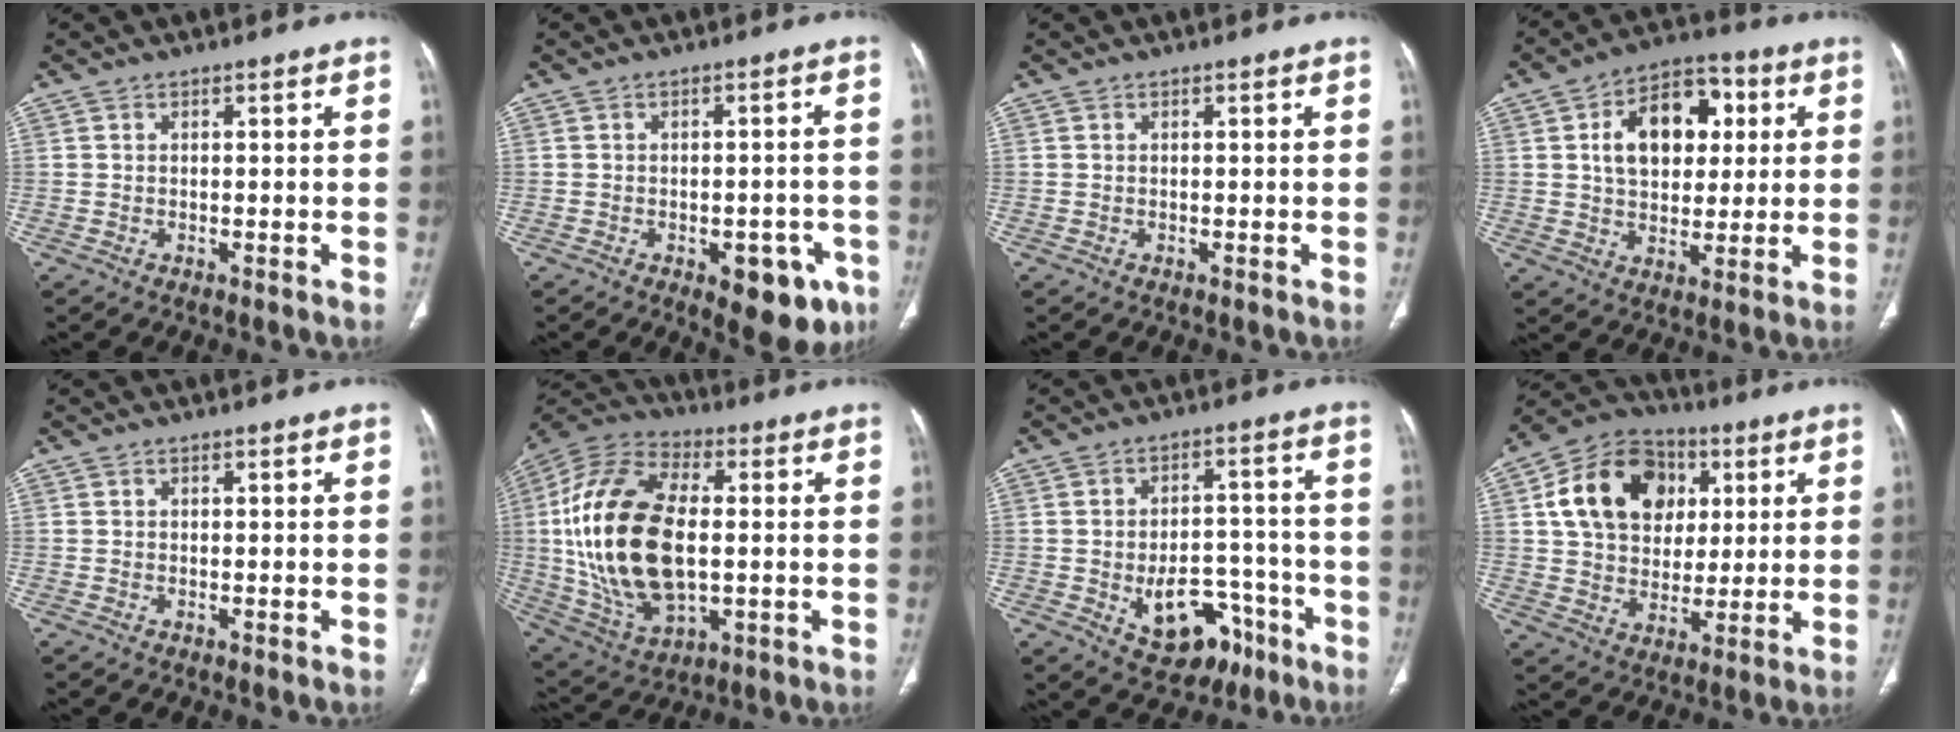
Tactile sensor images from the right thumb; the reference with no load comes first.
{"total": 10.1, "force": [-4.7, 5.1, 7.3], "torque": [-0.057, 0.015, -0.051]}
{"total": 0.0}
{"total": 15.2, "force": [3.6, 10.0, 10.8], "torque": [-0.132, 0.009, 0.054]}
{"total": 0.0}
{"total": 25.7, "force": [0.5, 14.1, 21.5], "torque": [-0.436, -0.001, 0.016]}
{"total": 13.5, "force": [-5.9, 8.9, 8.4], "torque": [-0.089, 0.045, -0.069]}
{"total": 17.9, "force": [5.0, 13.9, 10.1], "torque": [-0.153, 0.006, 0.083]}